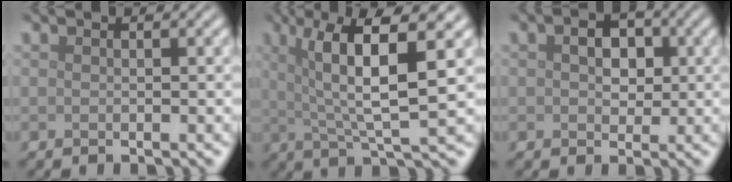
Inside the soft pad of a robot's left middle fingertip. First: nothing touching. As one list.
[{"total": 8.6, "force": [2.8, 1.7, 8.0], "torque": [-0.121, 0.006, 0.046]}, {"total": 2.8, "force": [0.5, 2.0, 1.9], "torque": [-0.034, 0.002, 0.003]}]